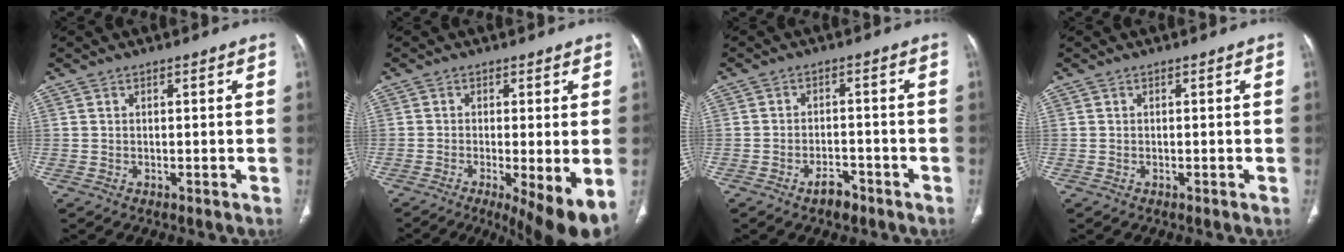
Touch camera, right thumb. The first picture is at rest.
{"total": 10.4, "force": [-3.9, 2.3, 9.4], "torque": [-0.144, -0.020, -0.060]}
{"total": 3.8, "force": [-2.6, 2.0, 1.9], "torque": [-0.027, 0.018, -0.039]}
{"total": 0.0}